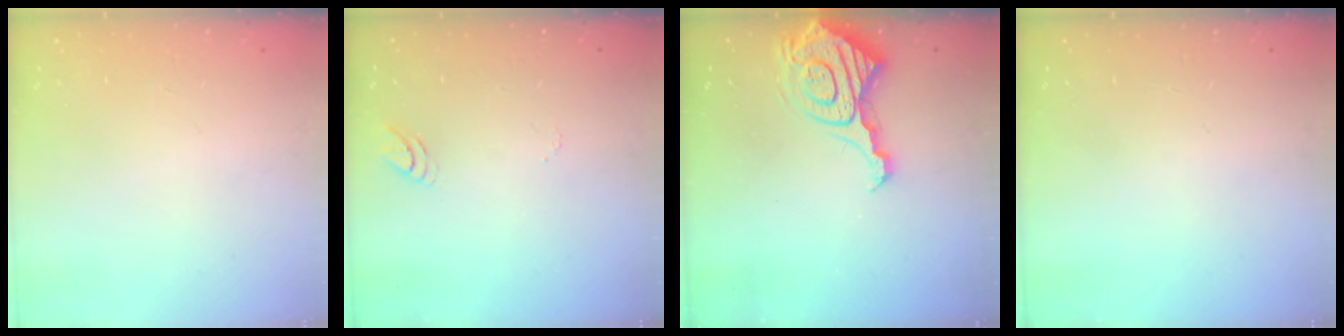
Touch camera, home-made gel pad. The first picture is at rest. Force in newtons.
{"total": 3.3, "press": 3.3, "slide": 0.3}
{"total": 12.7, "press": 12.6, "slide": 1.3}
{"total": 2.3, "press": 2.3, "slide": 0.2}